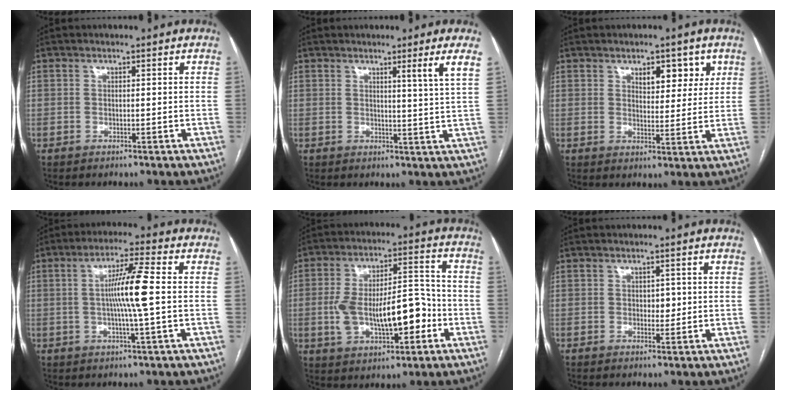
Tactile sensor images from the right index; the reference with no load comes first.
{"total": 4.0, "force": [2.2, -1.9, 2.8], "torque": [-0.043, -0.025, 0.035]}
{"total": 5.3, "force": [2.8, 2.7, 3.6], "torque": [-0.041, 0.003, 0.041]}
{"total": 8.6, "force": [0.1, -0.6, 8.6], "torque": [-0.155, 0.003, -0.003]}
{"total": 14.7, "force": [-3.0, 5.7, 13.2], "torque": [-0.229, 0.029, -0.037]}
{"total": 1.5, "force": [0.2, 1.0, 1.1], "torque": [-0.010, 0.001, 0.003]}